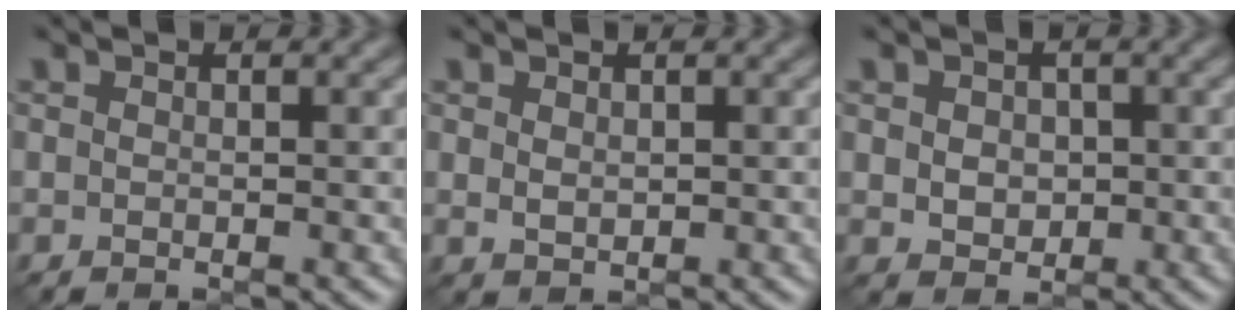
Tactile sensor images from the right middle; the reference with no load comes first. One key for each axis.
{"total": 1.2, "fx": 0.4, "fy": 0.9, "fz": 0.8, "tx": -0.015, "ty": -0.002, "tz": 0.012}
{"total": 2.8, "fx": 0.2, "fy": 2.3, "fz": 1.6, "tx": -0.024, "ty": -0.001, "tz": 0.001}